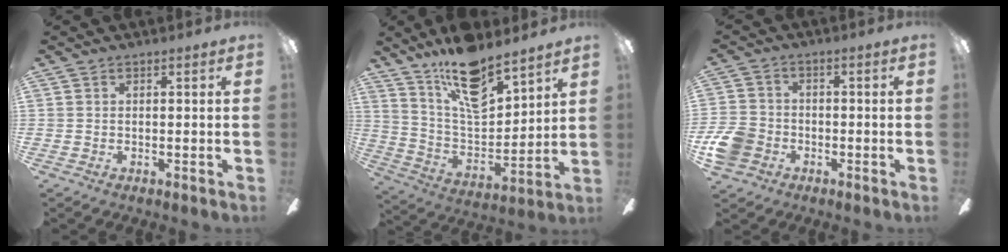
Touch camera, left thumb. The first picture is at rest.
{"total": 17.1, "force": [12.9, 6.3, 9.3], "torque": [-0.169, -0.077, 0.226]}
{"total": 8.3, "force": [-3.2, 6.6, 3.9], "torque": [-0.091, 0.023, -0.061]}